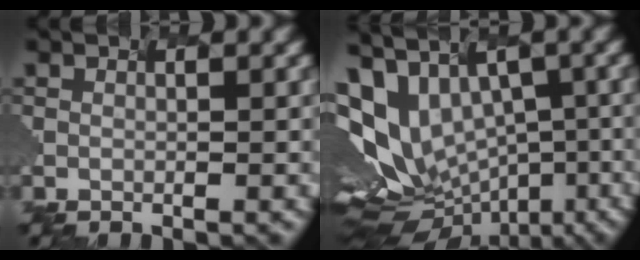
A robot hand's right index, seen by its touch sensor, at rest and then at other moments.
{"total": 12.0, "force": [-1.3, 8.1, 8.8], "torque": [-0.177, 0.008, 0.031]}